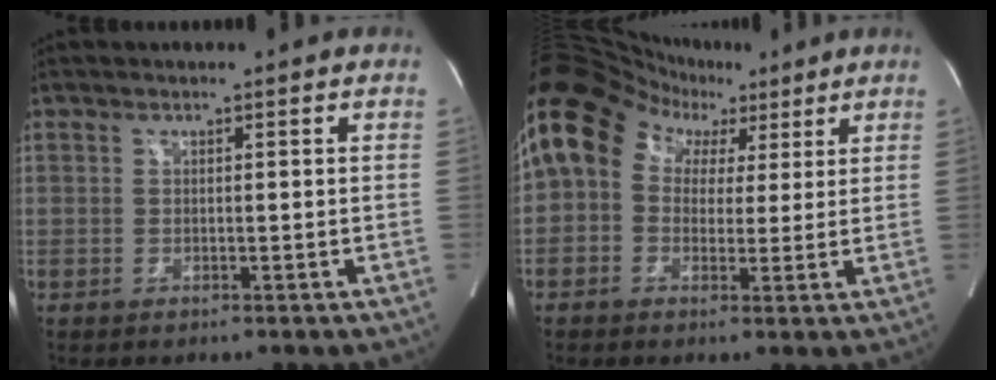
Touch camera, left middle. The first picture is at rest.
{"total": 13.2, "force": [5.6, 9.9, 6.7], "torque": [-0.124, 0.074, 0.087]}